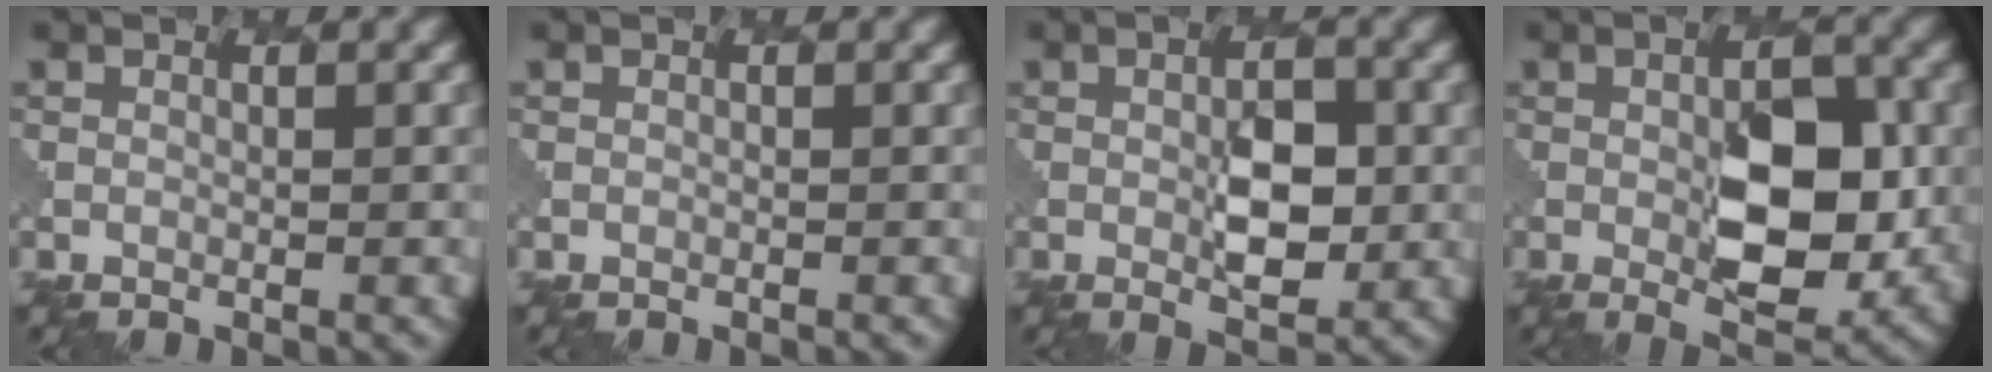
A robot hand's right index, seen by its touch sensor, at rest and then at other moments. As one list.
[{"total": 0.0}, {"total": 3.8, "force": [0.0, 1.8, 3.4], "torque": [-0.051, -0.002, 0.002]}, {"total": 7.2, "force": [-0.5, 3.1, 6.5], "torque": [-0.093, -0.003, -0.003]}]